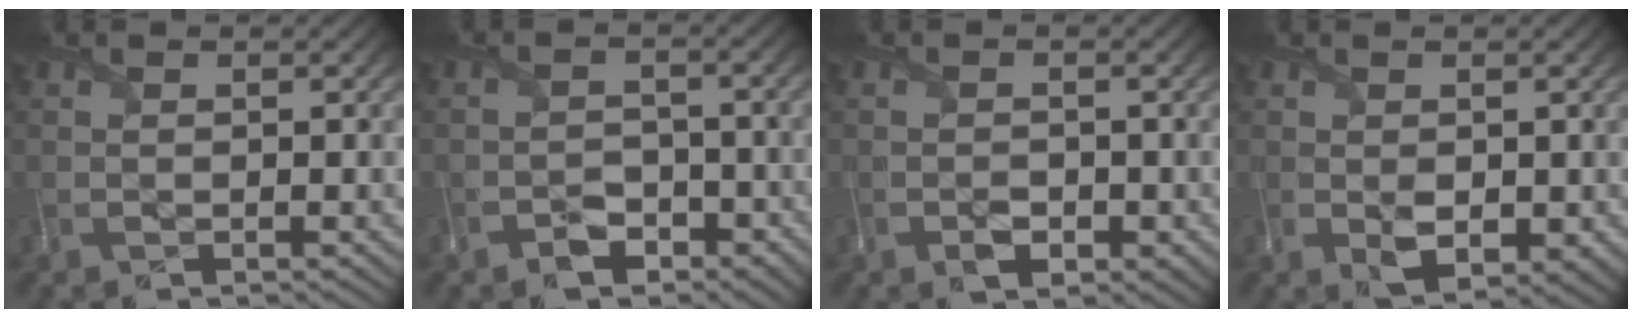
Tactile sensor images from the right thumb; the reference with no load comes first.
{"total": 3.7, "force": [-2.4, 2.2, 1.6], "torque": [-0.026, -0.005, -0.047]}
{"total": 2.6, "force": [-1.2, 1.6, 1.7], "torque": [-0.032, -0.010, -0.022]}
{"total": 3.3, "force": [-0.1, 2.2, 2.5], "torque": [-0.055, -0.016, 0.004]}